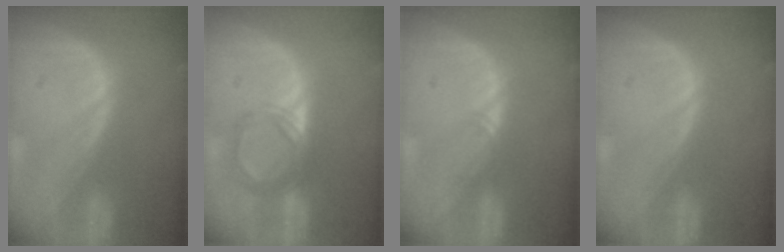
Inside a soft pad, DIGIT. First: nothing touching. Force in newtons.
{"total": 4.9, "press": 4.6, "slide": 1.9}
{"total": 1.1, "press": 1.0, "slide": 0.6}
{"total": 0.0}